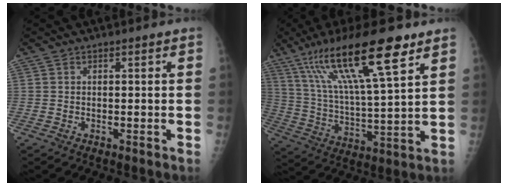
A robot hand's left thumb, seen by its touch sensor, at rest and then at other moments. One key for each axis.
{"total": 20.4, "fx": 12.0, "fy": 3.6, "fz": 16.1, "tx": -0.287, "ty": -0.034, "tz": 0.219}